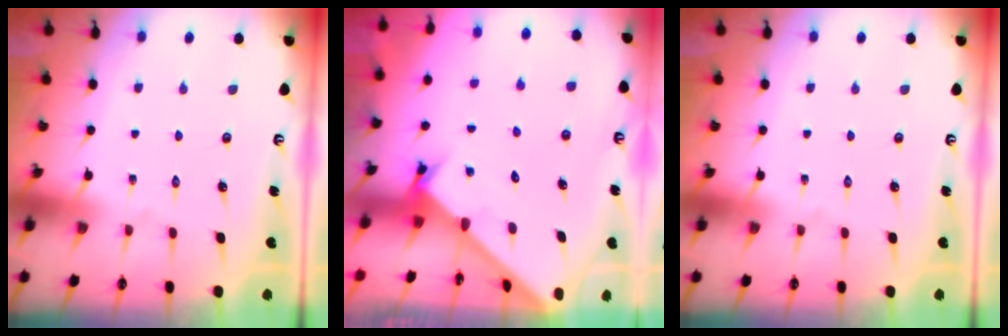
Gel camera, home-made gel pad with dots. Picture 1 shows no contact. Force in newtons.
{"total": 1.8, "press": 1.8, "slide": 0.1}
{"total": 0.0}